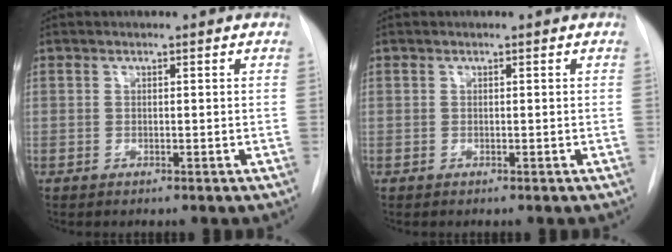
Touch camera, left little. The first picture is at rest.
{"total": 0.0}